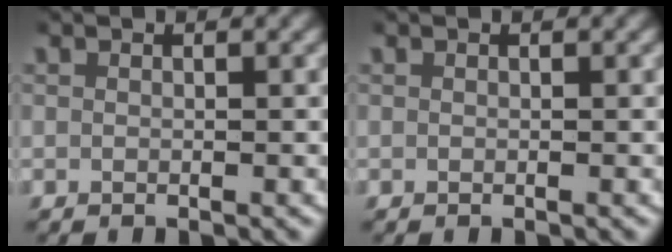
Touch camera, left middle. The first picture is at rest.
{"total": 0.0}